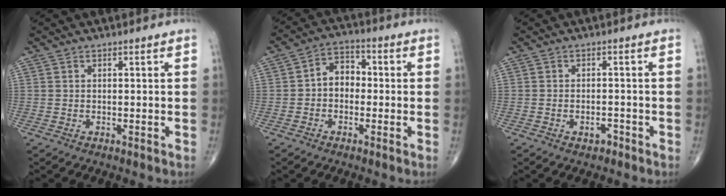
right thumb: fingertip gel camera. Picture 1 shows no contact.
{"total": 5.9, "force": [-0.7, 4.5, 3.7], "torque": [-0.034, 0.024, -0.027]}
{"total": 2.1, "force": [-1.2, 1.3, 1.1], "torque": [-0.015, 0.010, -0.016]}